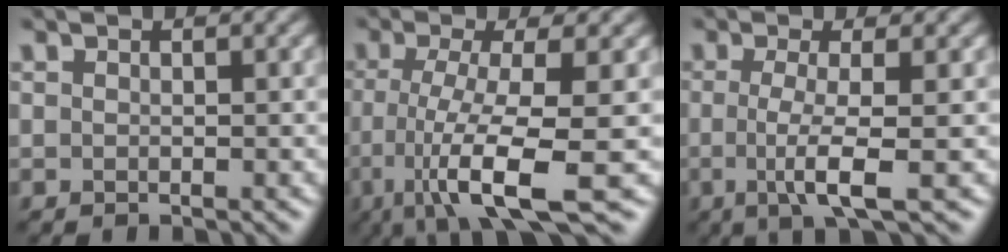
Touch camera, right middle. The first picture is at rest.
{"total": 8.5, "force": [-2.8, 1.8, 7.8], "torque": [-0.133, -0.007, -0.053]}
{"total": 4.5, "force": [-0.6, 1.0, 4.3], "torque": [-0.080, -0.011, -0.013]}